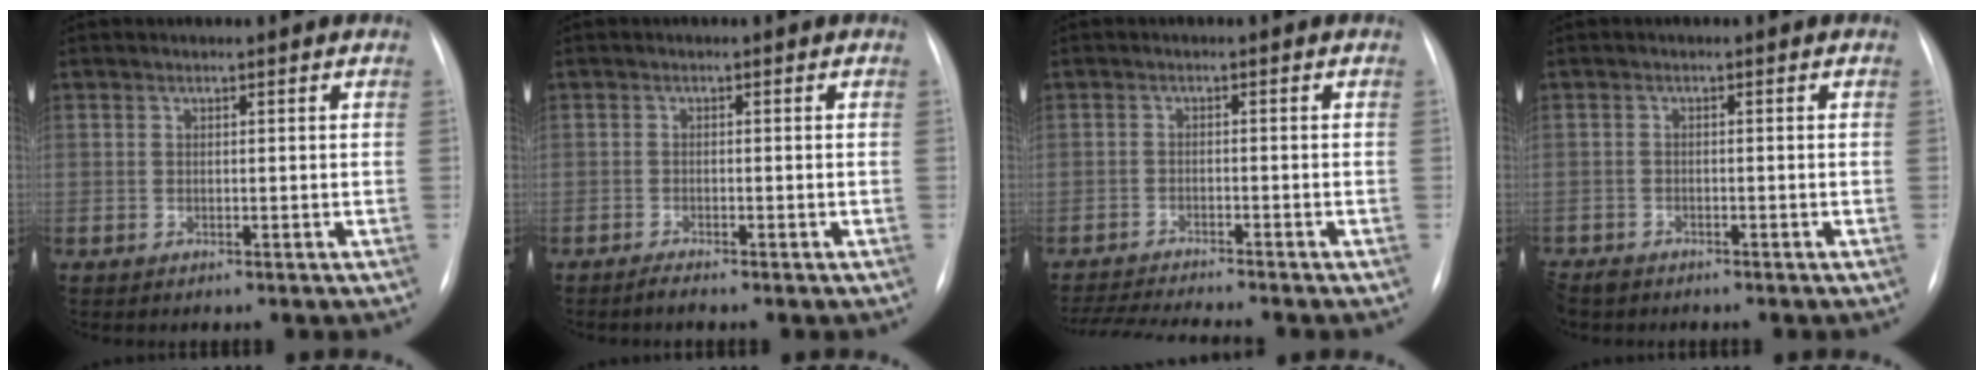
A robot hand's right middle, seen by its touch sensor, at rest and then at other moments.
{"total": 1.0, "force": [-0.8, -0.1, 0.5], "torque": [-0.012, -0.002, -0.016]}
{"total": 8.7, "force": [-8.0, -0.6, 3.3], "torque": [-0.052, -0.014, -0.132]}
{"total": 3.2, "force": [-2.7, 1.5, 0.6], "torque": [-0.009, -0.004, -0.046]}